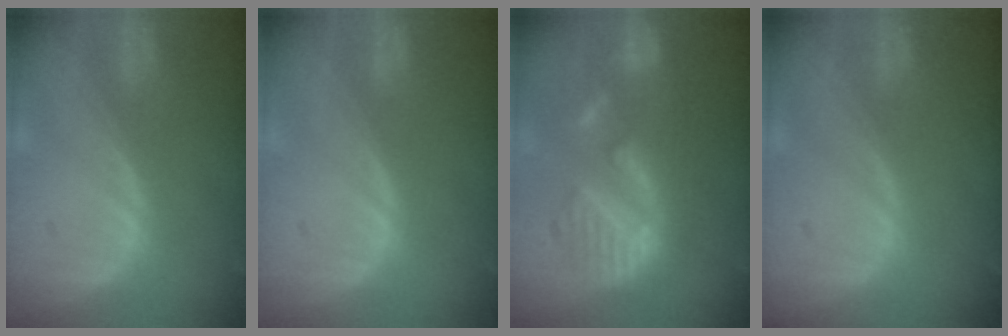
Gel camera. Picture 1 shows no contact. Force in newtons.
{"total": 0.0}
{"total": 9.6, "press": 9.6, "slide": 0.3}
{"total": 0.0}